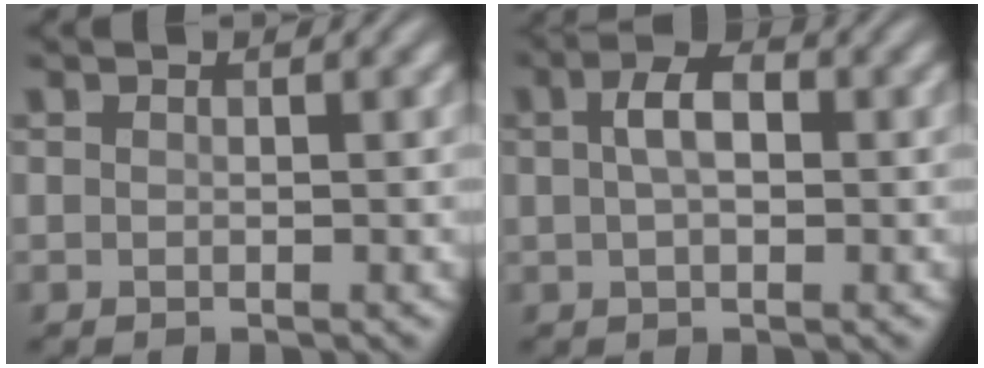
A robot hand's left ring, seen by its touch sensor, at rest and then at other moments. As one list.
[{"total": 3.2, "force": [0.5, 1.7, 2.7], "torque": [-0.051, 0.007, 0.005]}]